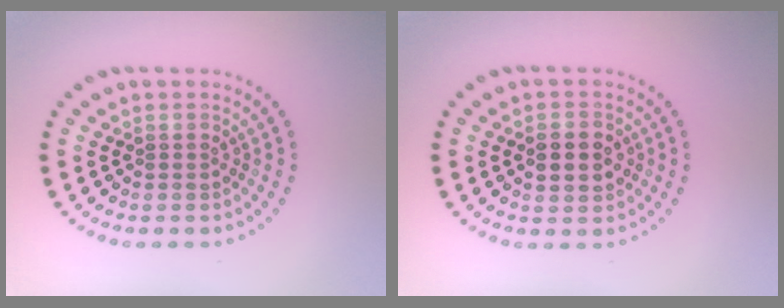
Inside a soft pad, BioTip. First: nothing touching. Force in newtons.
{"total": 2.8, "press": 2.8, "slide": 0.1}